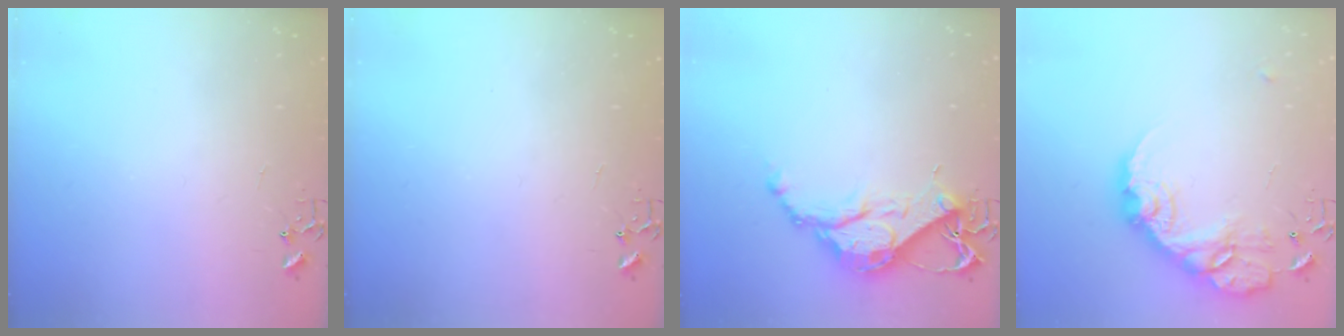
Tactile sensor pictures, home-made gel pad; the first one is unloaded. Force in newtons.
{"total": 0.0}
{"total": 12.8, "press": 12.7, "slide": 1.0}
{"total": 18.5, "press": 18.4, "slide": 1.4}